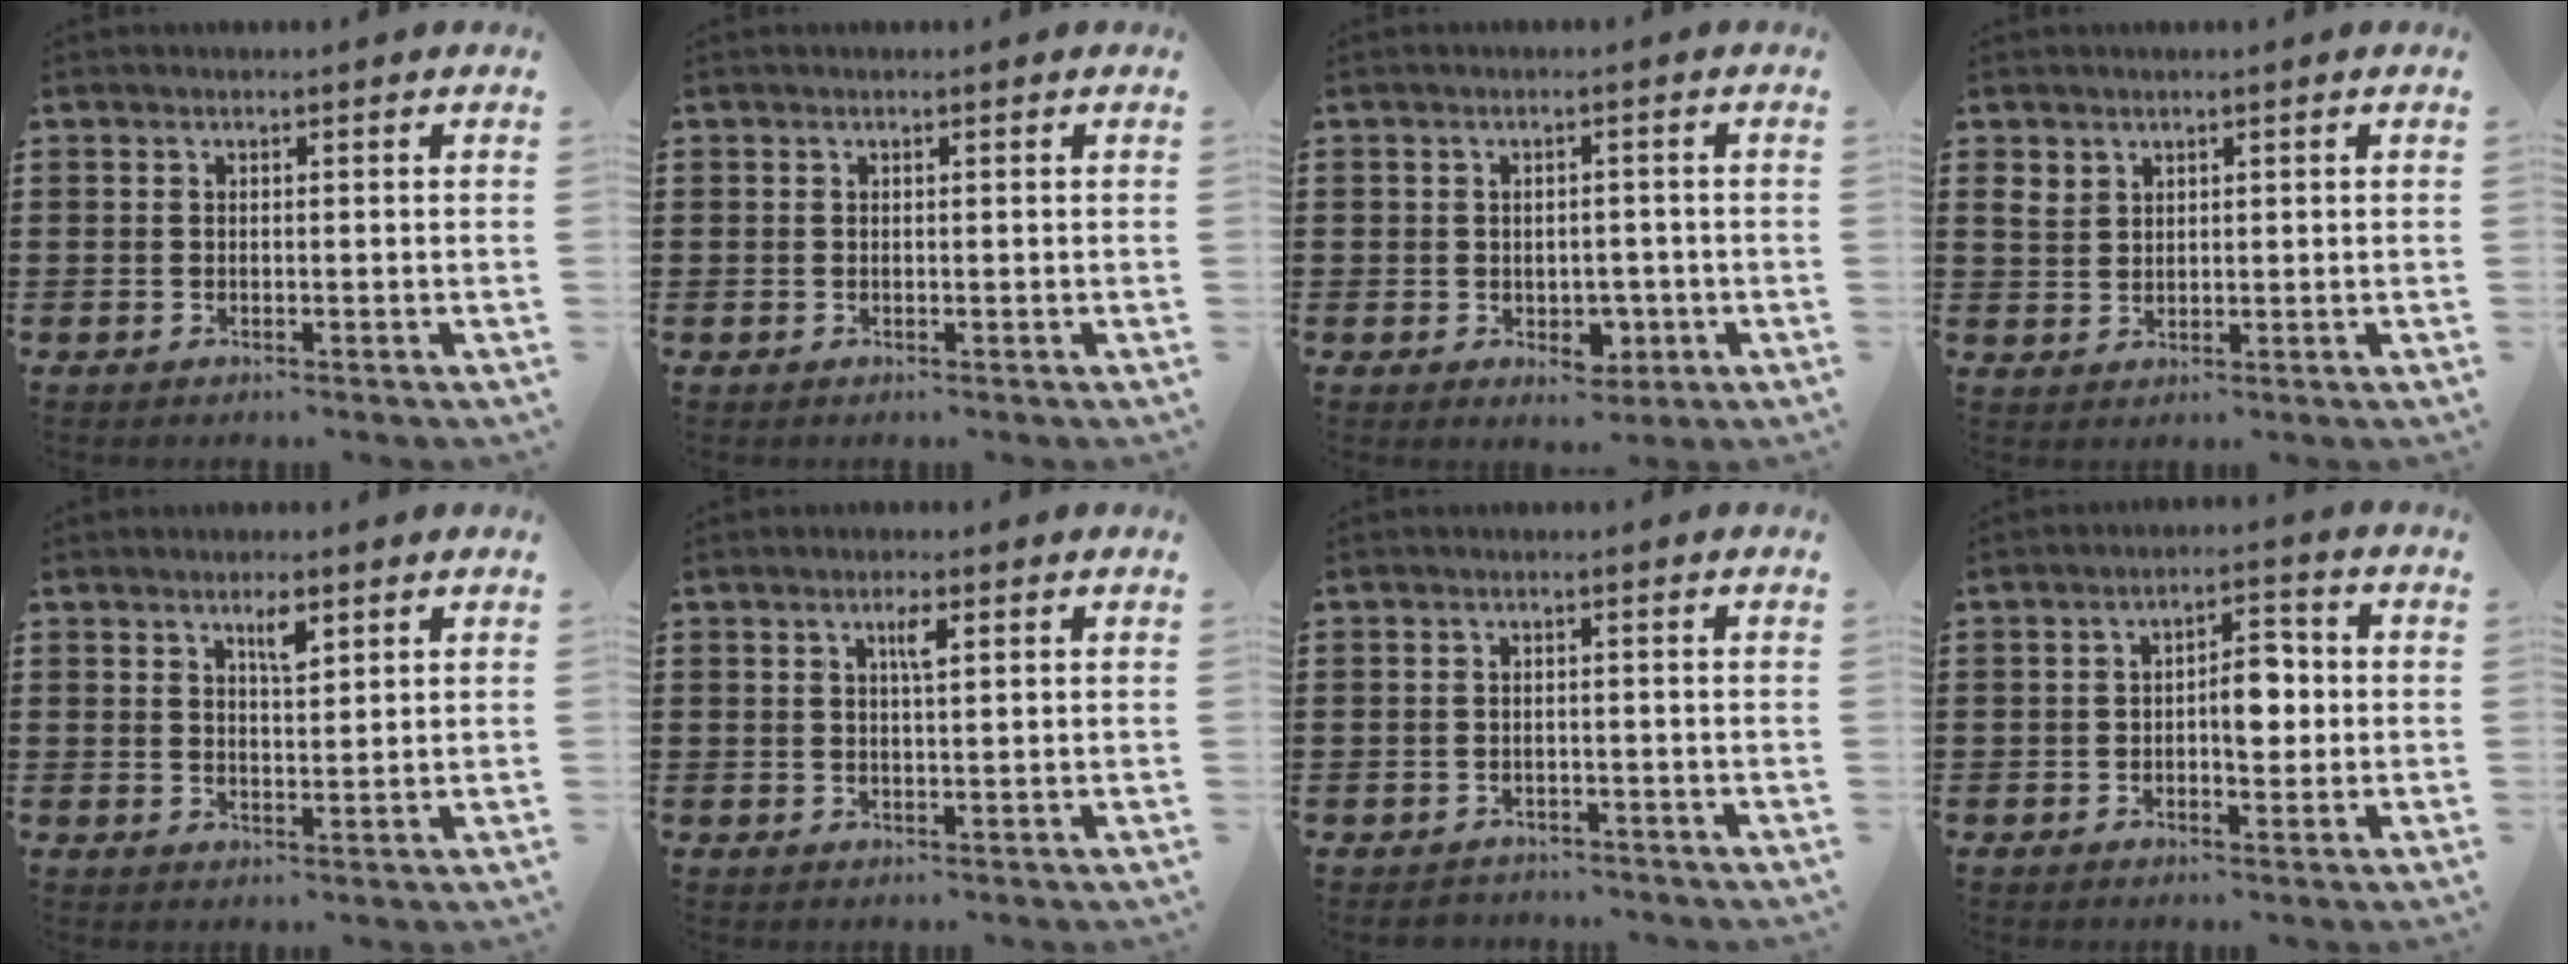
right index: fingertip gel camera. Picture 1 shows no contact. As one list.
[{"total": 0.5, "force": [0.1, 0.5, 0.0], "torque": [-0.001, 0.005, 0.002]}, {"total": 3.0, "force": [-0.5, 2.6, 1.4], "torque": [-0.026, 0.003, -0.014]}, {"total": 2.8, "force": [1.8, 2.1, 0.7], "torque": [-0.024, 0.009, 0.034]}, {"total": 3.2, "force": [2.0, 0.9, 2.4], "torque": [-0.036, -0.002, 0.031]}, {"total": 2.5, "force": [1.0, 0.4, 2.2], "torque": [-0.037, 0.001, 0.013]}, {"total": 1.3, "force": [-1.2, 0.5, -0.2], "torque": [-0.001, 0.004, -0.029]}, {"total": 5.1, "force": [-0.4, 2.4, 4.4], "torque": [-0.066, 0.003, -0.013]}]